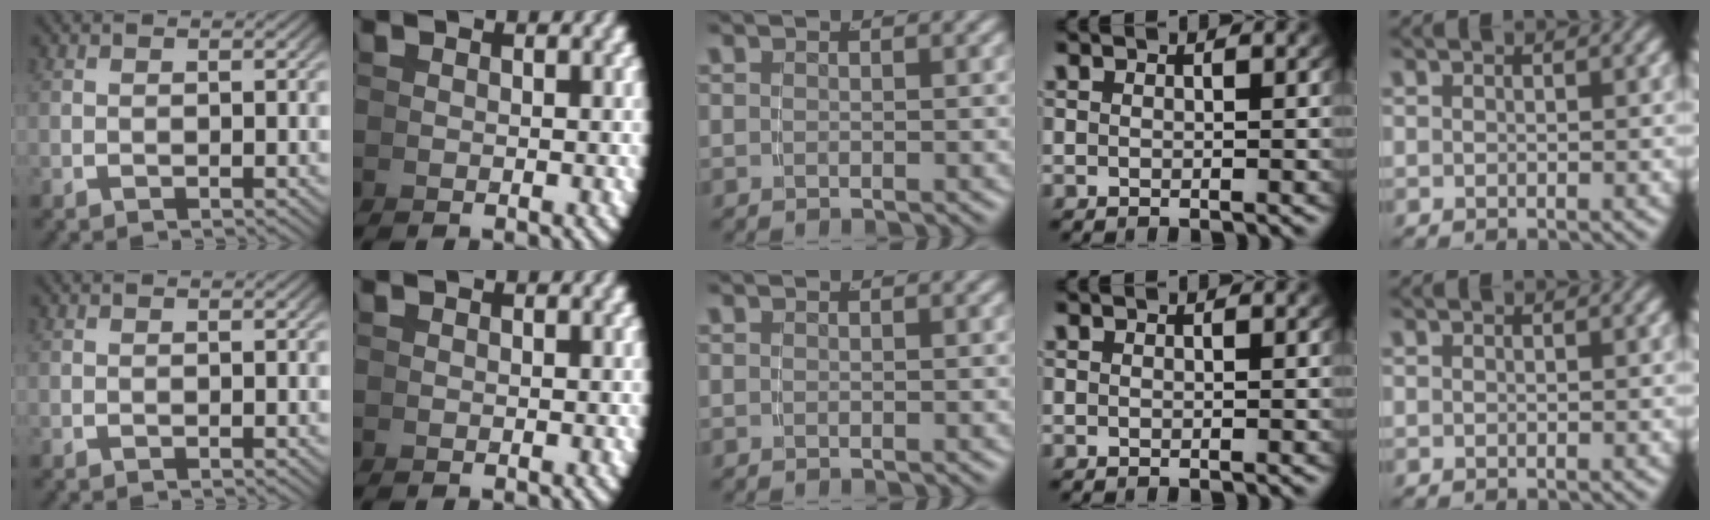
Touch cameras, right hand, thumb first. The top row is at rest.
{}